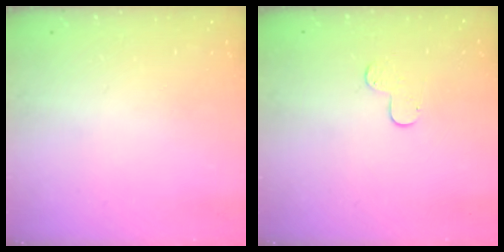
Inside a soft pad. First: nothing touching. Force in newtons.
{"total": 5.5, "press": 5.5, "slide": 0.6}